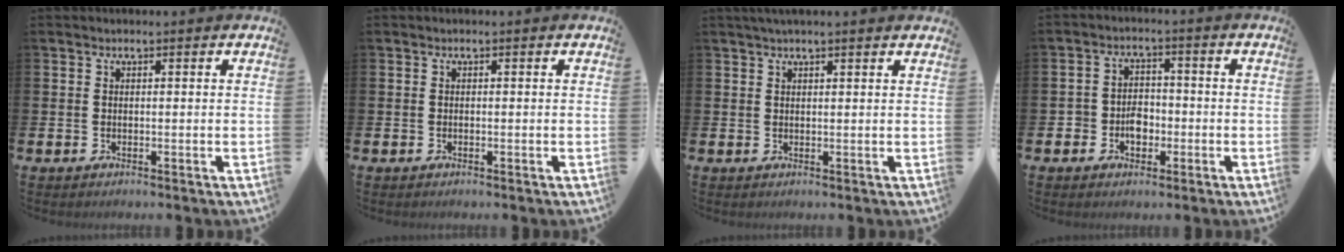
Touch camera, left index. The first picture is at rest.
{"total": 0.0}
{"total": 1.5, "force": [1.3, -0.2, 0.7], "torque": [-0.017, 0.003, 0.025]}
{"total": 3.6, "force": [-1.4, 2.8, 1.7], "torque": [-0.024, 0.002, -0.034]}